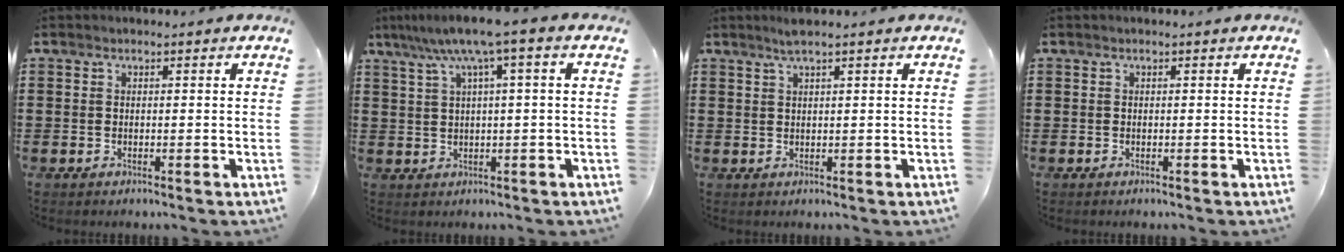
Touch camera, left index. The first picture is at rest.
{"total": 6.3, "force": [2.4, -0.1, 5.8], "torque": [-0.117, -0.004, 0.036]}
{"total": 2.0, "force": [1.5, 0.0, 1.4], "torque": [-0.030, 0.002, 0.027]}
{"total": 0.0}